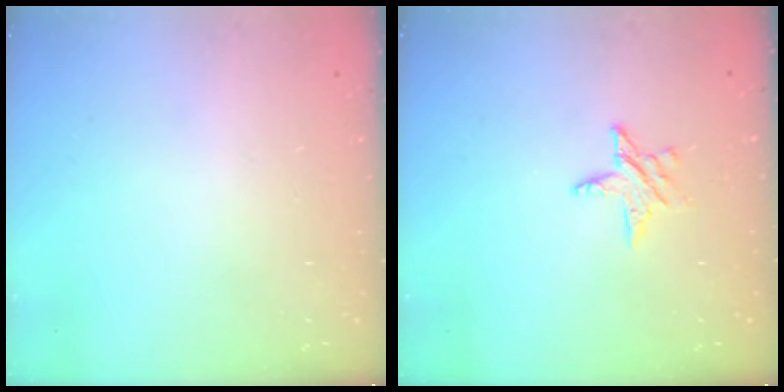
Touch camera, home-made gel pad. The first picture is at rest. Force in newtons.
{"total": 5.4, "press": 5.4, "slide": 0.5}